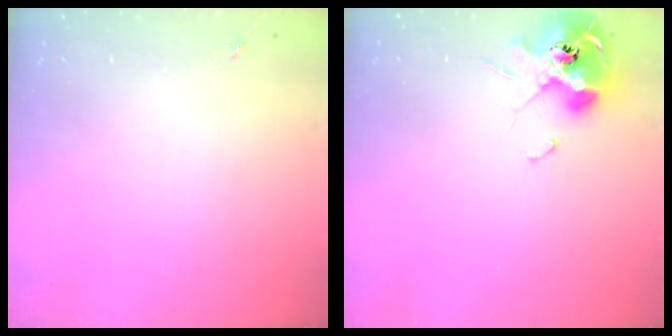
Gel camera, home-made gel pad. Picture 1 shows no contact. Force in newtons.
{"total": 12.8, "press": 12.8, "slide": 1.5}